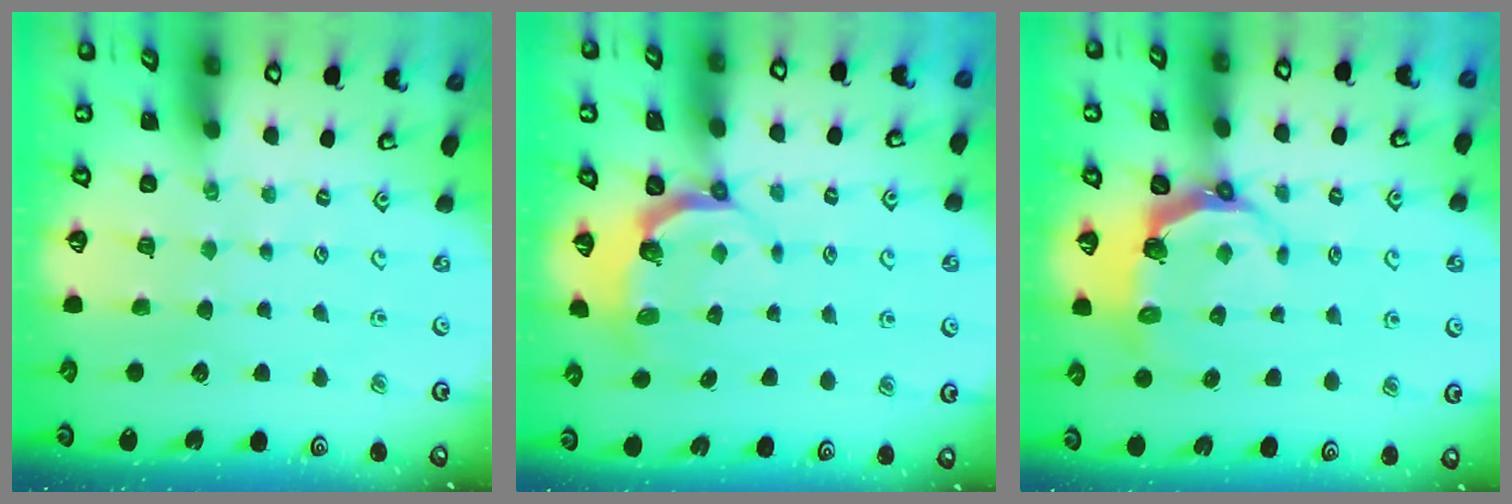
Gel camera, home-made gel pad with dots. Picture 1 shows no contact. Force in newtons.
{"total": 4.6, "press": 3.5, "slide": 3.0}
{"total": 5.7, "press": 4.3, "slide": 3.8}